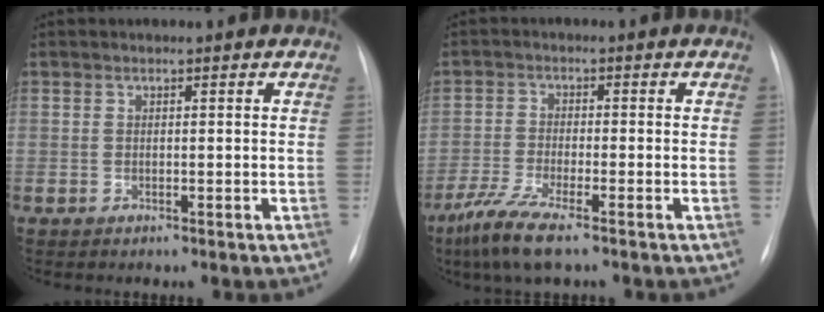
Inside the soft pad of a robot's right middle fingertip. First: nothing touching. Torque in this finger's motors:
{"motor_torque": [1.20, -0.94, 0.21, 0.11]}